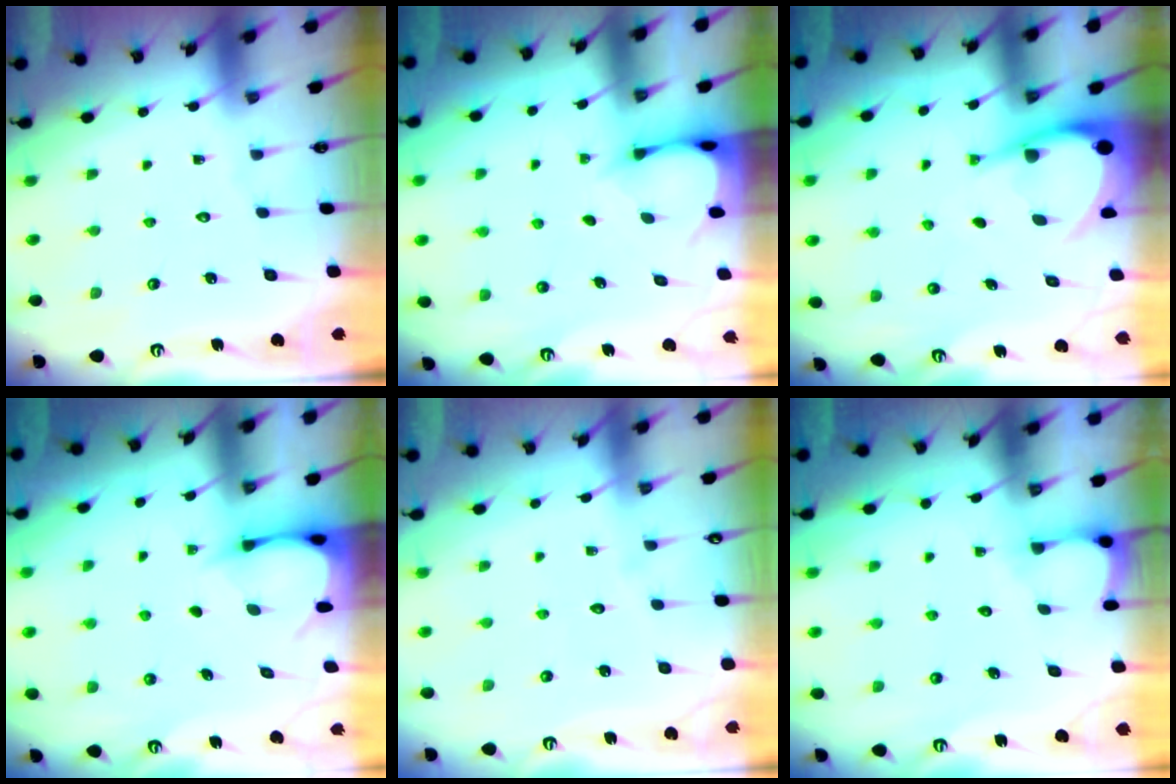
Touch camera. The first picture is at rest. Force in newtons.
{"total": 3.1, "press": 3.1, "slide": 0.2}
{"total": 5.6, "press": 5.6, "slide": 0.5}
{"total": 3.5, "press": 3.5, "slide": 0.4}
{"total": 2.1, "press": 2.1, "slide": 0.2}
{"total": 2.9, "press": 2.9, "slide": 0.4}